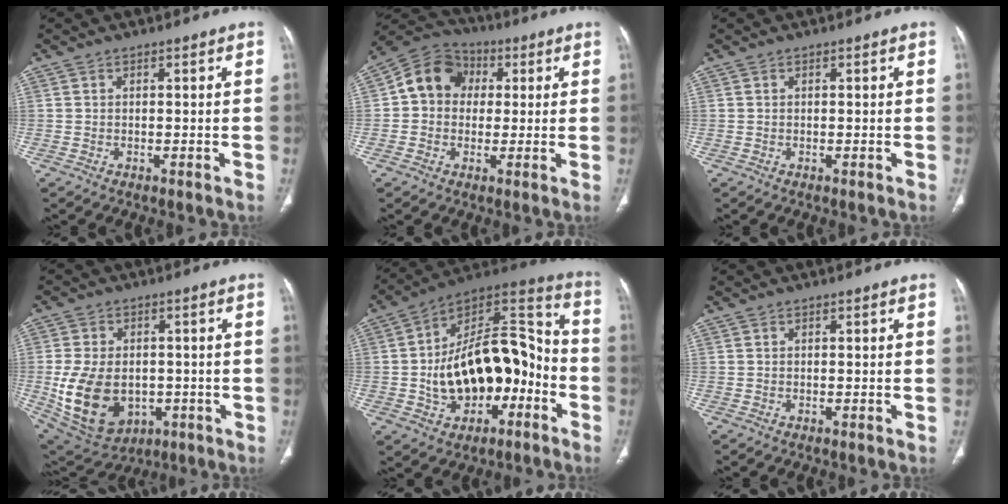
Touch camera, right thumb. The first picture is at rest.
{"total": 10.3, "force": [1.5, 8.9, 5.0], "torque": [-0.065, 0.021, 0.010]}
{"total": 0.0}
{"total": 16.5, "force": [-2.7, 11.9, 11.2], "torque": [-0.199, 0.000, -0.014]}
{"total": 23.4, "force": [-4.8, 13.8, 18.3], "torque": [-0.258, 0.056, -0.070]}
{"total": 0.0}